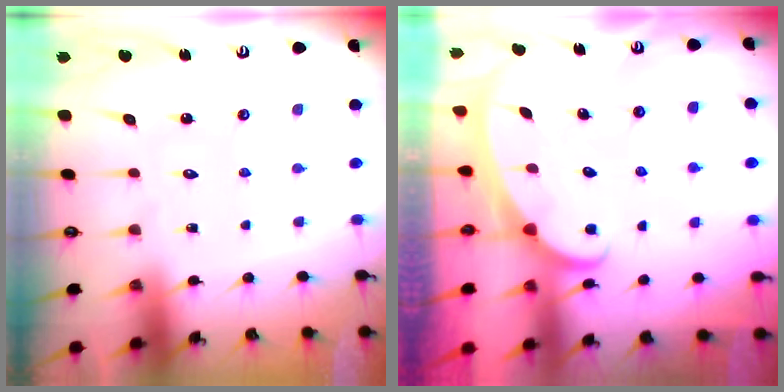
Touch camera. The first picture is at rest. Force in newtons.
{"total": 2.5, "press": 2.5, "slide": 0.3}